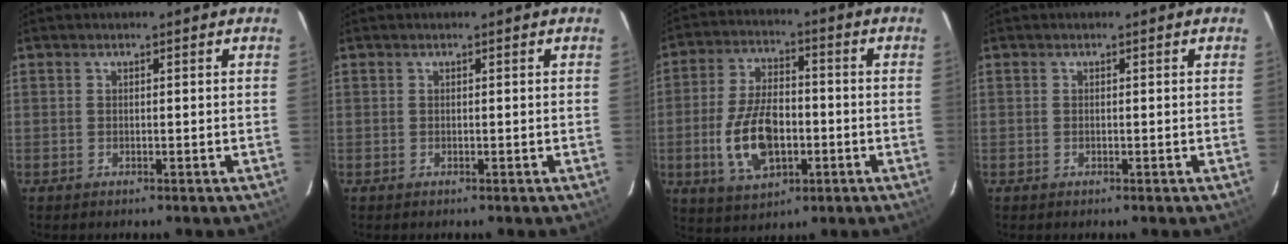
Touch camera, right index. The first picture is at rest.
{"total": 0.0}
{"total": 13.3, "force": [-3.2, 7.3, 10.7], "torque": [-0.215, 0.004, -0.046]}
{"total": 0.0}